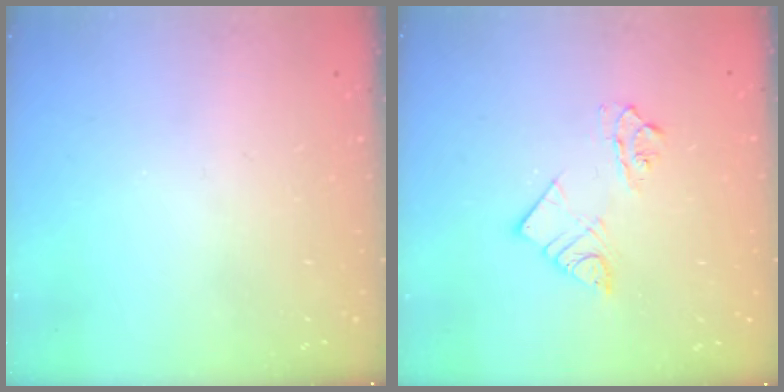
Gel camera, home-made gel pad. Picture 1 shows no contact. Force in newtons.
{"total": 7.1, "press": 7.1, "slide": 0.2}